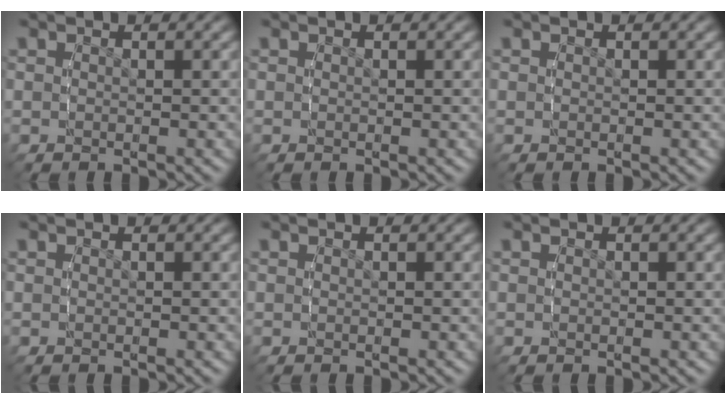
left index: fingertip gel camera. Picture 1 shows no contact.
{"total": 0.0}
{"total": 0.0}
{"total": 0.0}
{"total": 0.0}
{"total": 0.0}